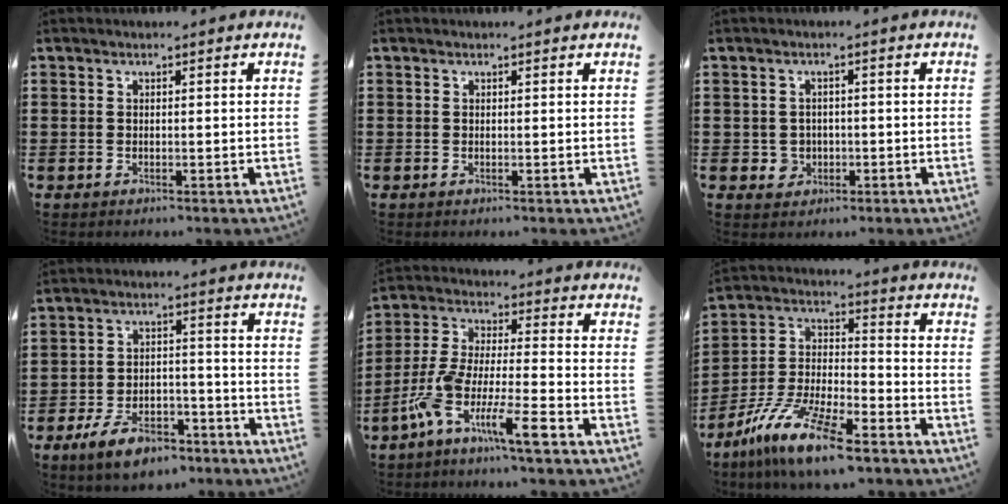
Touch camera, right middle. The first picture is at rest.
{"total": 0.0}
{"total": 2.4, "force": [-0.5, 2.3, 0.5], "torque": [-0.019, 0.005, -0.014]}
{"total": 7.7, "force": [-5.9, 2.9, 4.0], "torque": [-0.076, 0.016, -0.111]}
{"total": 9.9, "force": [-7.1, 0.7, 6.9], "torque": [-0.167, -0.020, -0.149]}
{"total": 12.4, "force": [-9.6, 1.9, 7.6], "torque": [-0.161, 0.017, -0.187]}